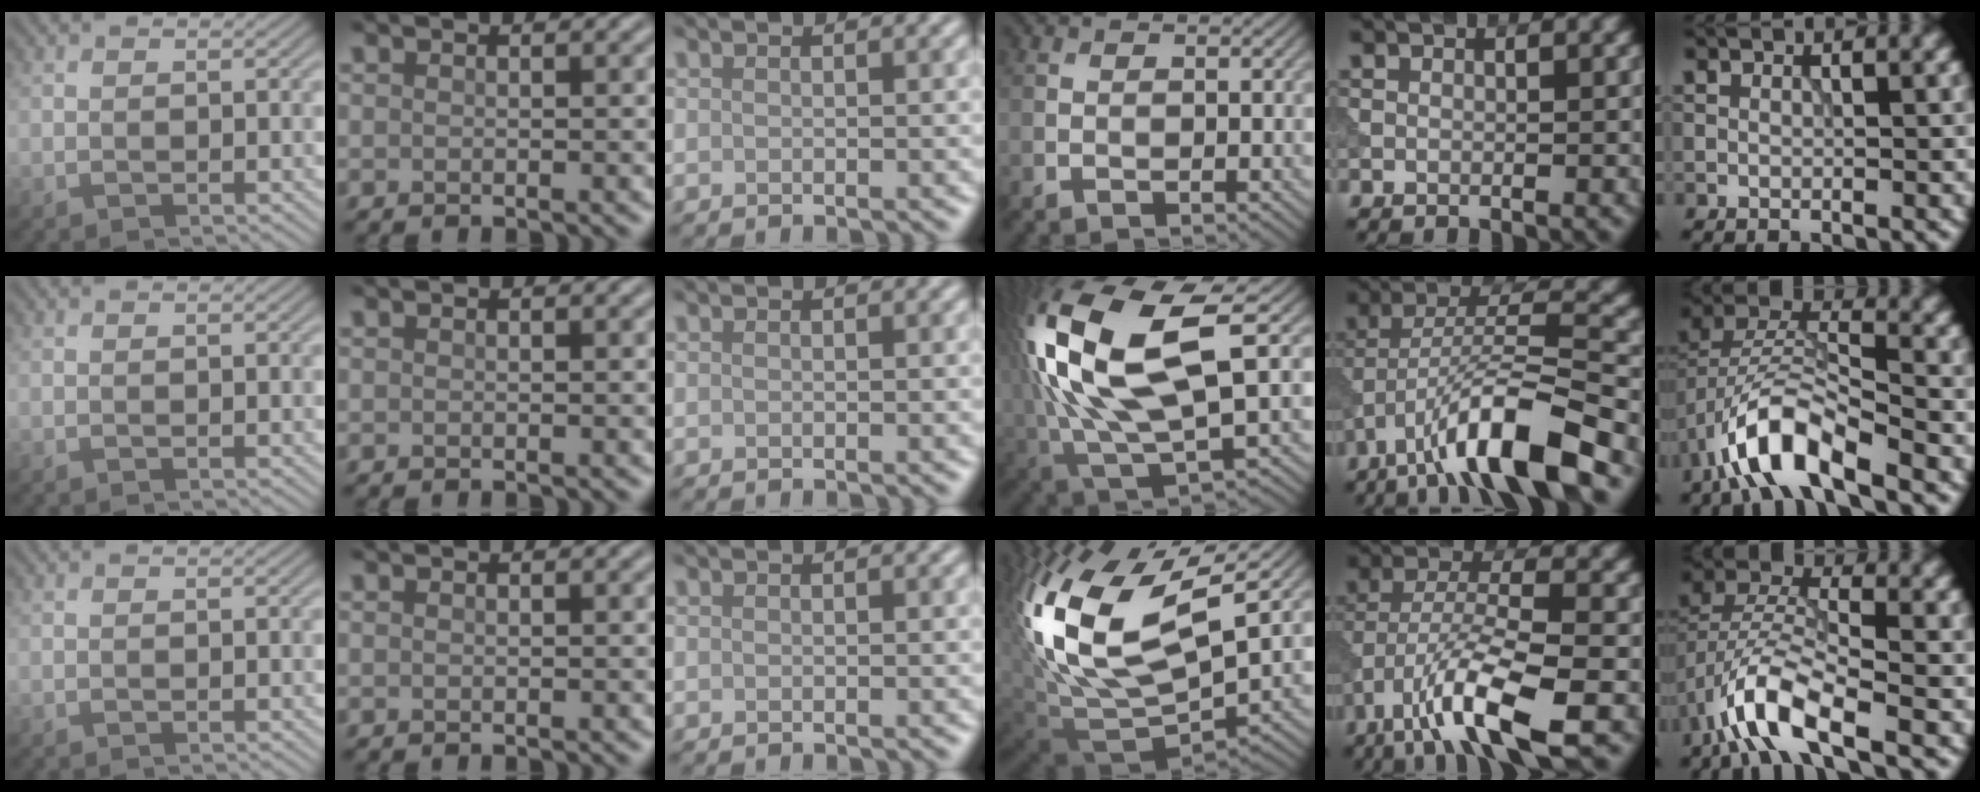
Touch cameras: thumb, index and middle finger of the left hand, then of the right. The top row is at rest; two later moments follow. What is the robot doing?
{"motion": "dispense", "object": "syringe"}